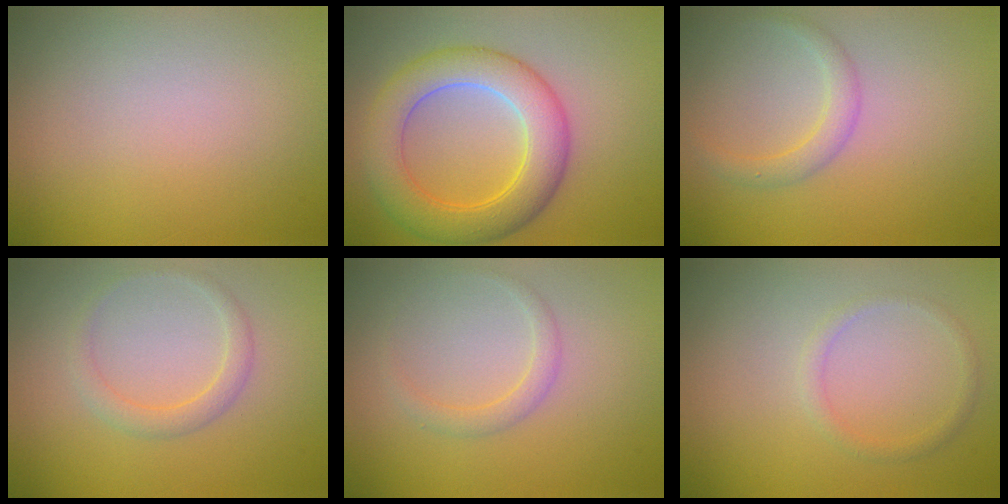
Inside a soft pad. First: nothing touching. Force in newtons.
{"total": 6.5, "press": 6.5, "slide": 0.2}
{"total": 1.7, "press": 1.7, "slide": 0.0}
{"total": 1.8, "press": 1.8, "slide": 0.0}
{"total": 1.4, "press": 1.4, "slide": 0.0}
{"total": 1.2, "press": 1.2, "slide": 0.2}